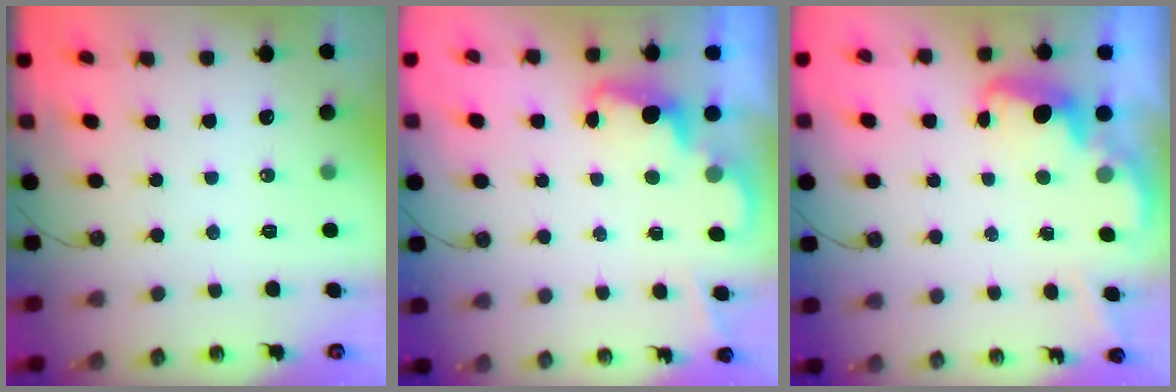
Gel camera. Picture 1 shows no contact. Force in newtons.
{"total": 2.3, "press": 2.3, "slide": 0.5}
{"total": 2.5, "press": 2.5, "slide": 0.6}